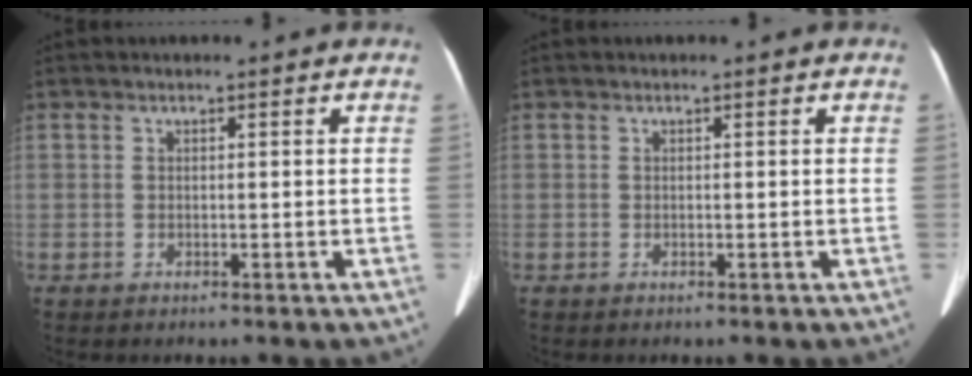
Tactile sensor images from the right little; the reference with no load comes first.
{"total": 0.0}